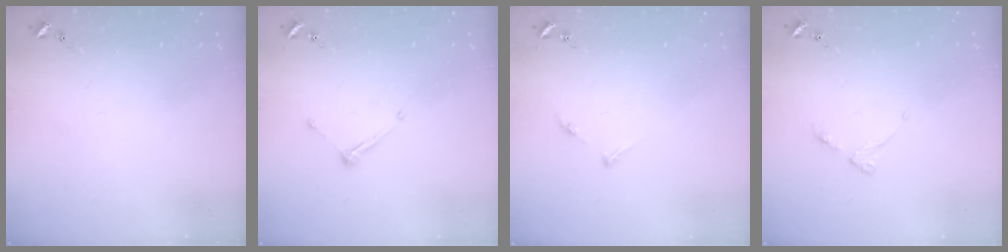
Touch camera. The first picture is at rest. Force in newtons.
{"total": 6.6, "press": 6.6, "slide": 0.3}
{"total": 4.0, "press": 3.9, "slide": 0.5}
{"total": 3.5, "press": 3.5, "slide": 0.5}